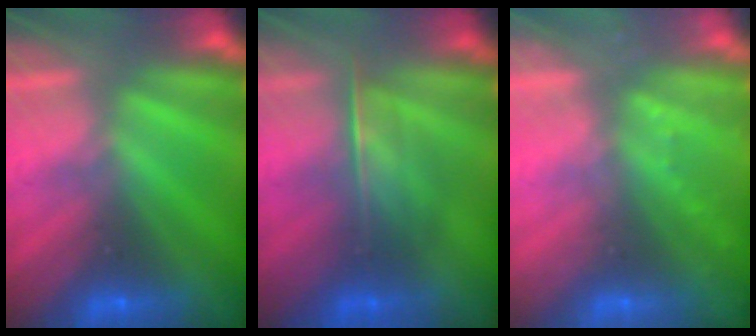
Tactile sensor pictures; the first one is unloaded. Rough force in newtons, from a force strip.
{"total": 2.1}
{"total": 2.3}